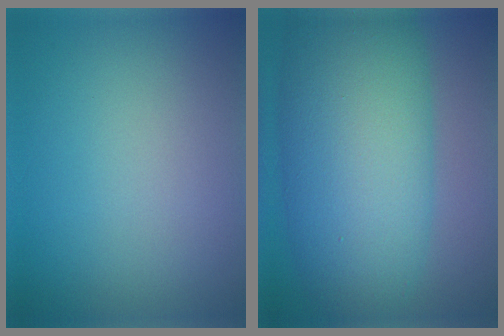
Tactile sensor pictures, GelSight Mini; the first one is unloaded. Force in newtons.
{"total": 12.5, "press": 12.5, "slide": 0.2}